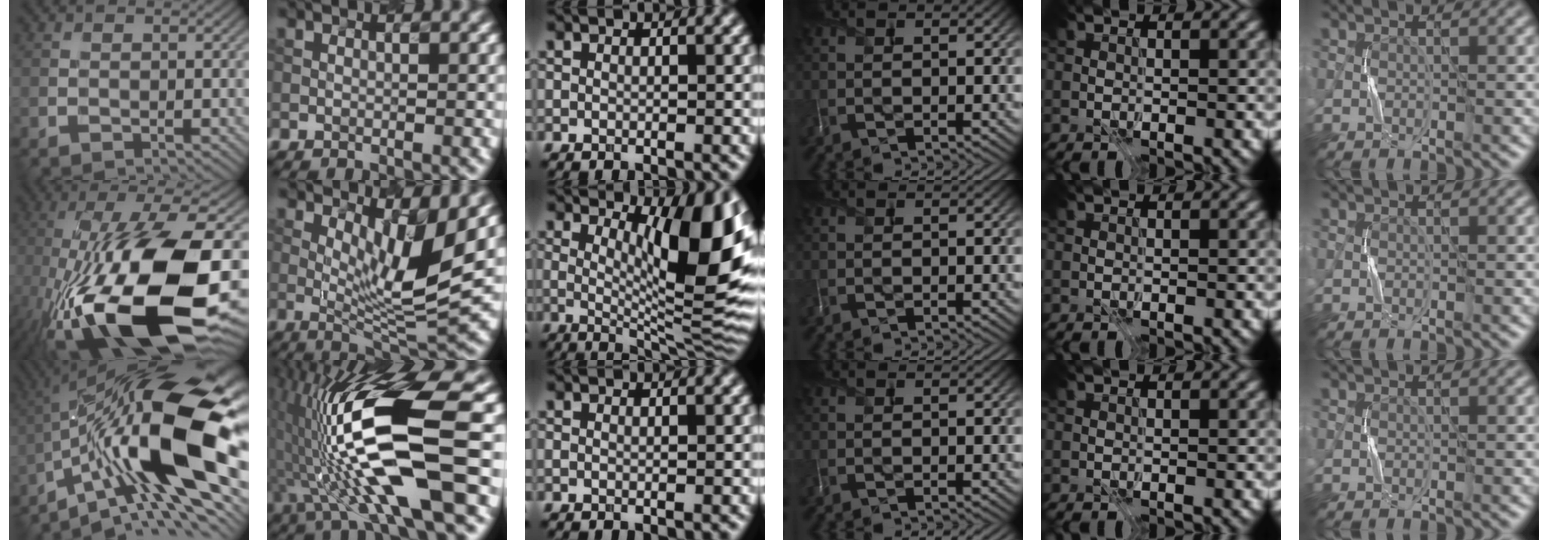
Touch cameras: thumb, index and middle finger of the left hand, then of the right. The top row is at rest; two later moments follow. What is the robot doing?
{"motion": "press", "object": "grip strengthener"}